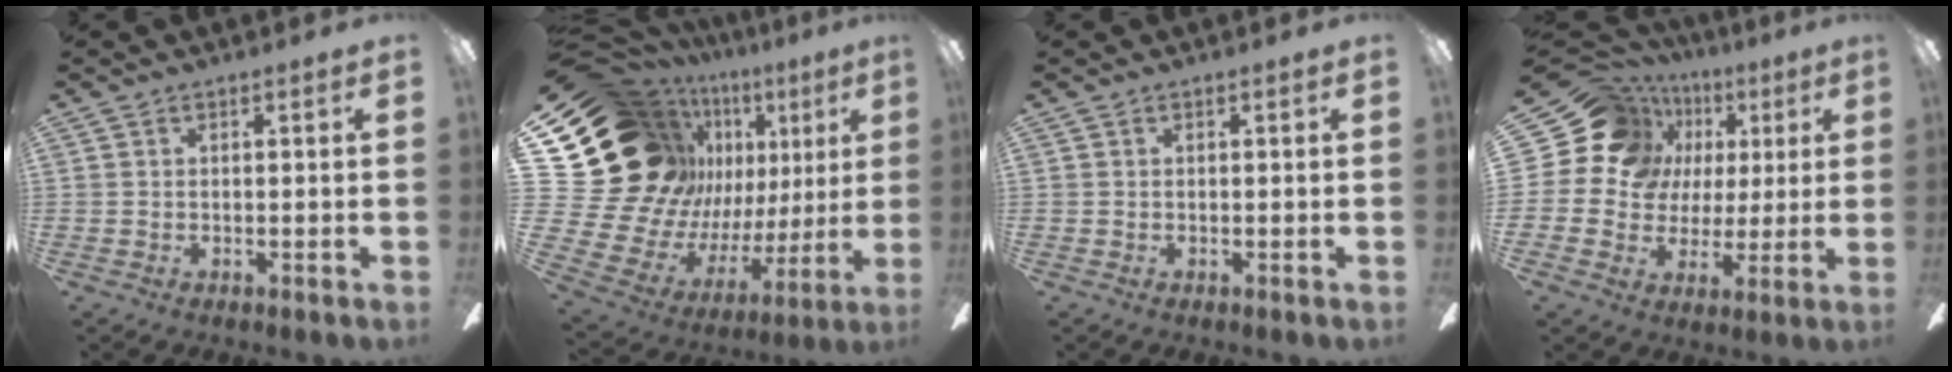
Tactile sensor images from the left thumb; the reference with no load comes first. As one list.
[{"total": 26.5, "force": [9.0, 20.0, 14.9], "torque": [-0.310, -0.103, 0.228]}, {"total": 0.0}, {"total": 17.2, "force": [4.1, 15.3, 6.6], "torque": [-0.118, -0.016, 0.090]}]